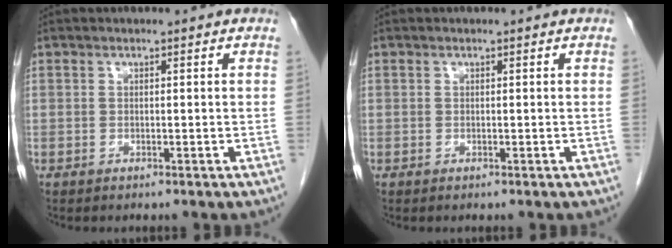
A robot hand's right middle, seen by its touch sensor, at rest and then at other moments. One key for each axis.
{"total": 0.0}